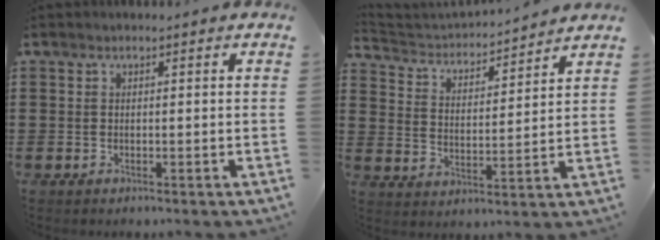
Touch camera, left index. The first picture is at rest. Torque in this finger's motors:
{"motor_torque": [0.07, 0.06, 0.10, 0.04]}